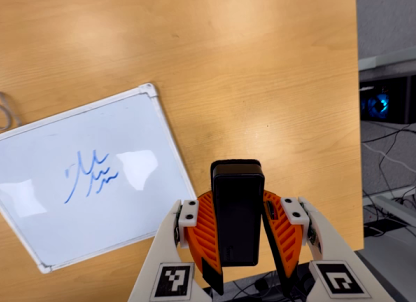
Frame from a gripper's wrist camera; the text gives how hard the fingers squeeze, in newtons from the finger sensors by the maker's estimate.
{"total": 8.8, "left": 7.3, "right": 10.3}